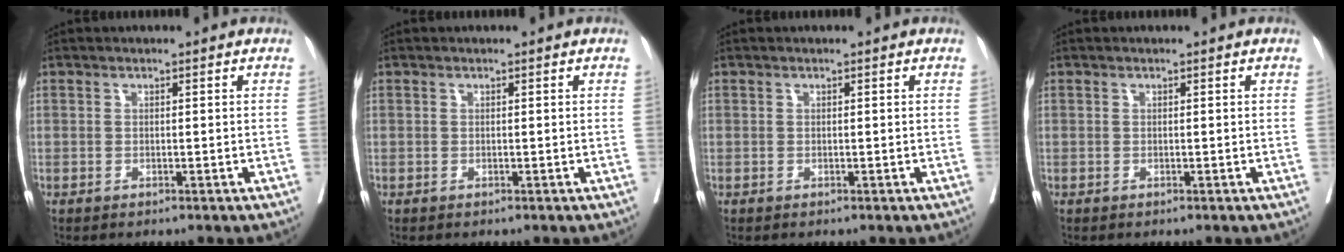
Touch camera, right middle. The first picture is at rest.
{"total": 0.0}
{"total": 0.0}
{"total": 0.0}